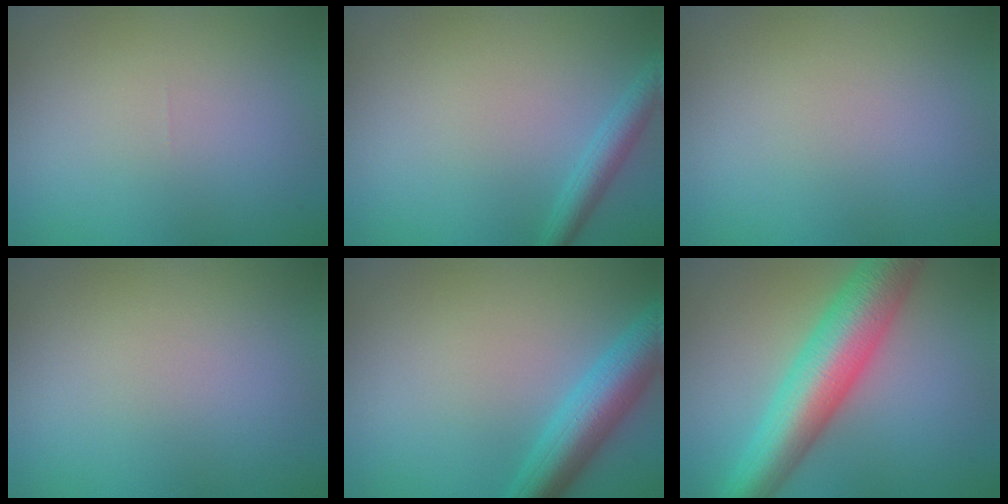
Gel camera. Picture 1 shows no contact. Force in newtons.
{"total": 2.1, "press": 2.1, "slide": 0.1}
{"total": 0.0}
{"total": 0.0}
{"total": 5.3, "press": 5.3, "slide": 0.2}
{"total": 9.1, "press": 9.1, "slide": 0.1}